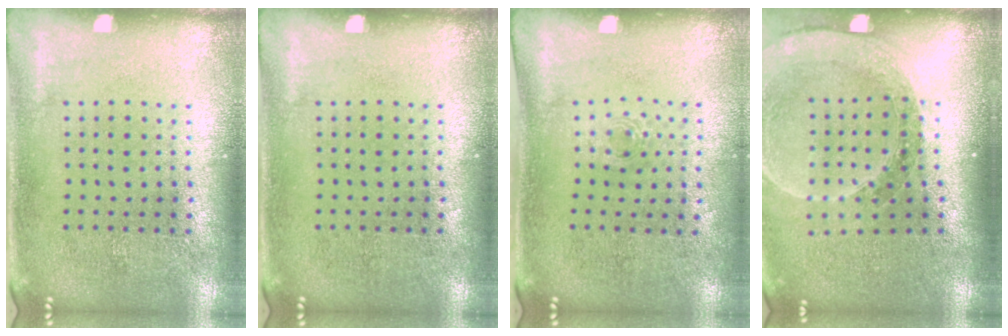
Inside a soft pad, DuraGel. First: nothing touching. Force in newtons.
{"total": 0.0}
{"total": 0.5, "press": 0.2, "slide": 0.5}
{"total": 1.6, "press": 1.6, "slide": 0.2}